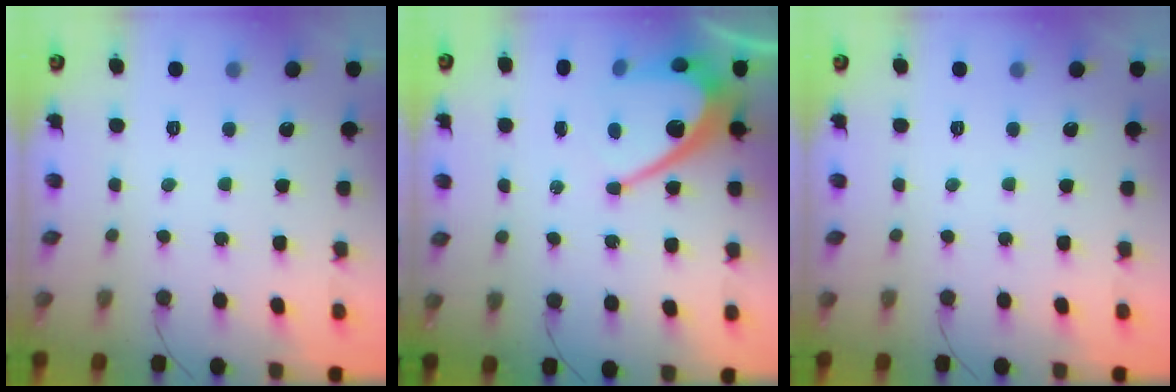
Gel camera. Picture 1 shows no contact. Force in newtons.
{"total": 11.0, "press": 11.0, "slide": 0.8}
{"total": 0.0}